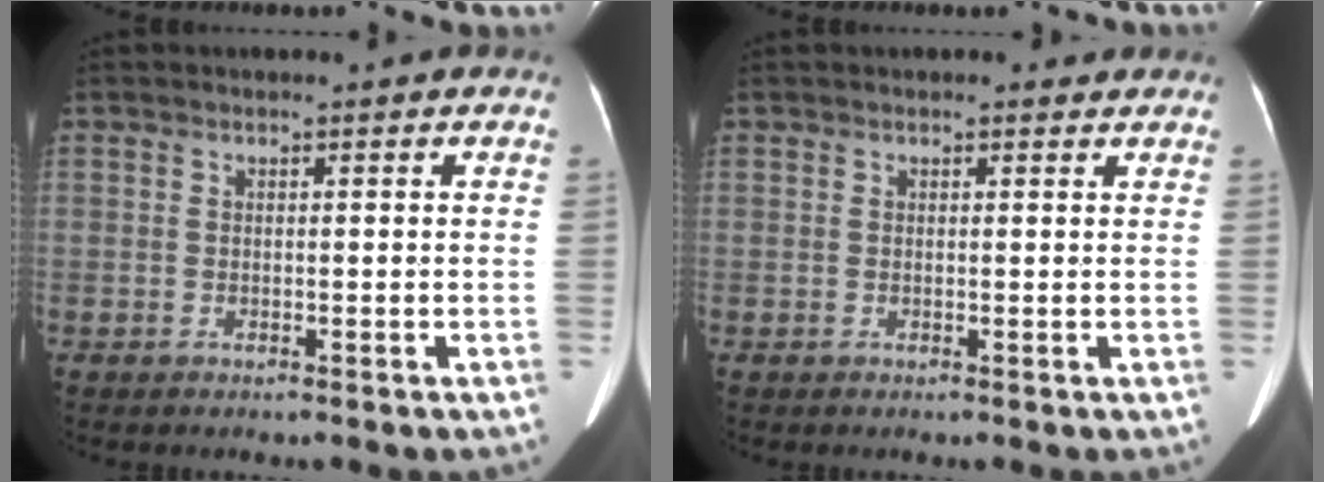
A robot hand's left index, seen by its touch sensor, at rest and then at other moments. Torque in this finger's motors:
{"motor_torque": [0.06, -0.16, -0.09, -0.02]}